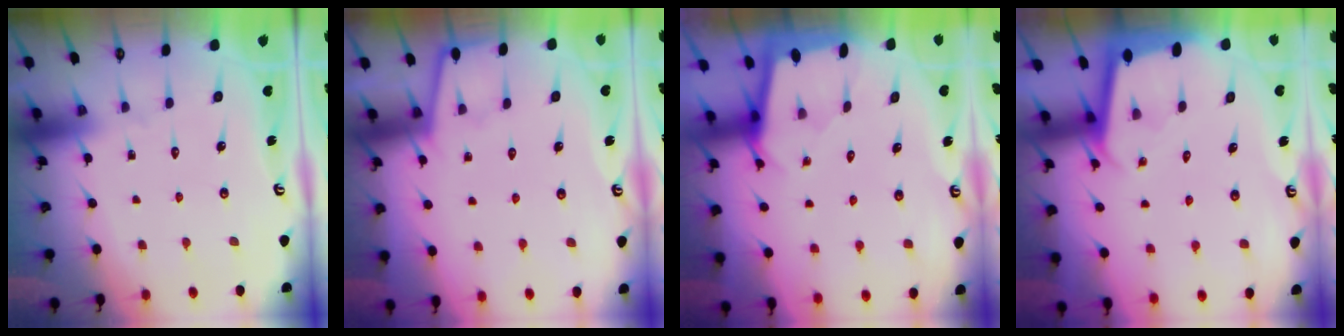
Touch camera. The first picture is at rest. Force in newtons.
{"total": 2.4, "press": 2.4, "slide": 0.4}
{"total": 1.7, "press": 1.6, "slide": 0.2}
{"total": 1.9, "press": 1.9, "slide": 0.1}